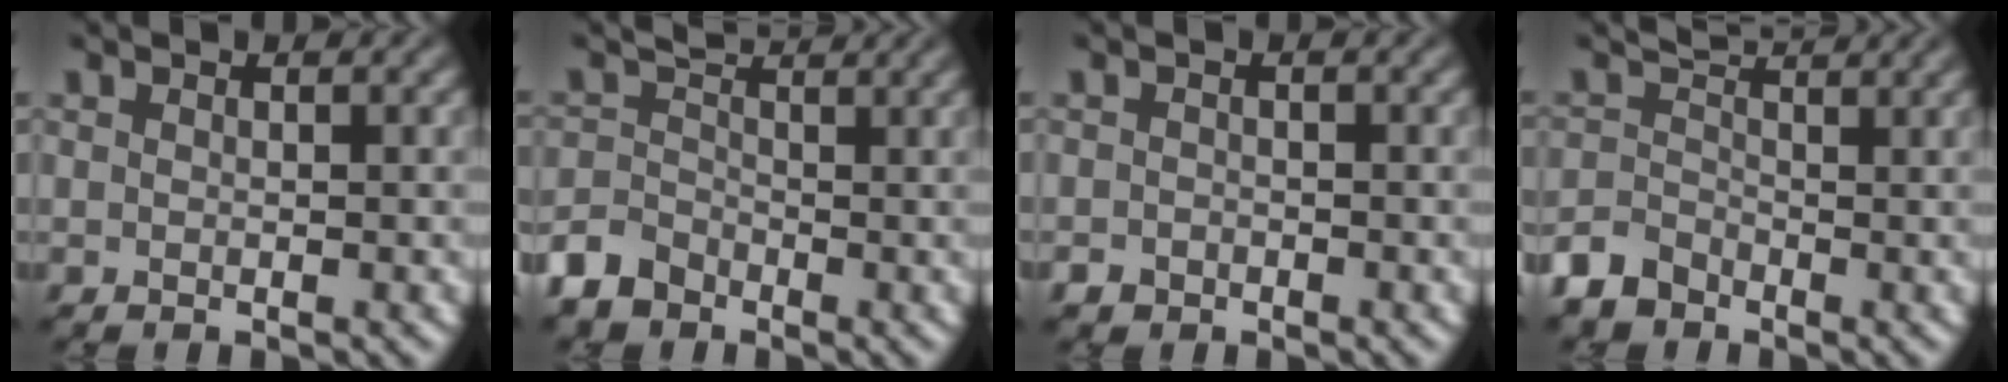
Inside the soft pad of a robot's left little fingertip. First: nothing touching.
{"total": 3.3, "force": [-1.8, 2.4, 1.4], "torque": [-0.028, 0.001, -0.047]}
{"total": 1.1, "force": [-0.7, 0.7, 0.1], "torque": [0.003, -0.003, -0.014]}
{"total": 2.9, "force": [-1.4, 2.1, 1.3], "torque": [-0.029, 0.001, -0.036]}